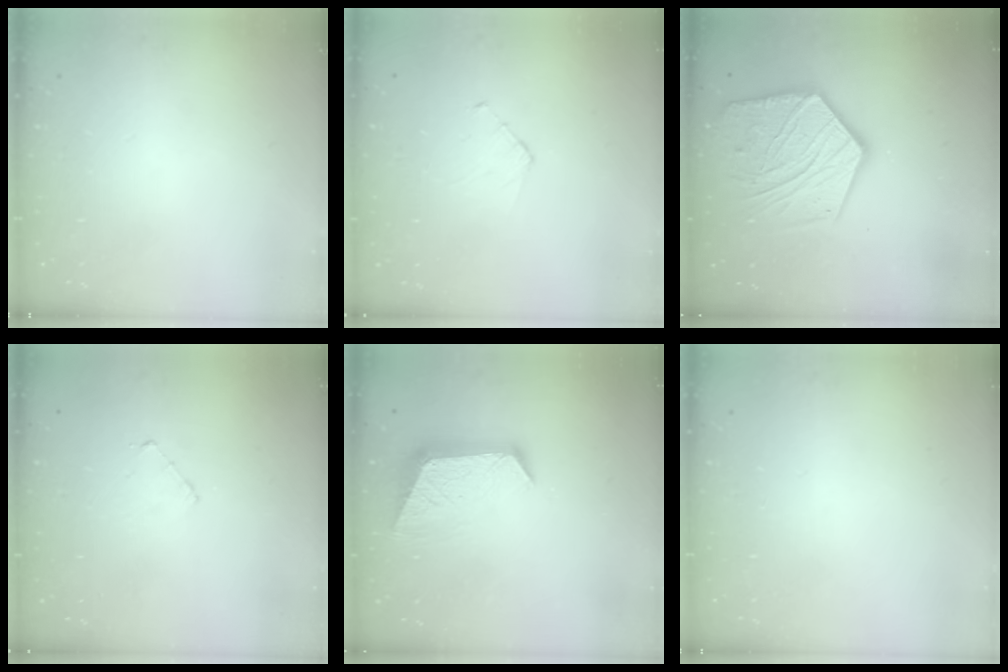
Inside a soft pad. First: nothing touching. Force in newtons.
{"total": 3.6, "press": 3.6, "slide": 0.3}
{"total": 20.8, "press": 20.7, "slide": 1.6}
{"total": 2.9, "press": 2.9, "slide": 0.2}
{"total": 10.7, "press": 10.6, "slide": 1.1}
{"total": 0.0}